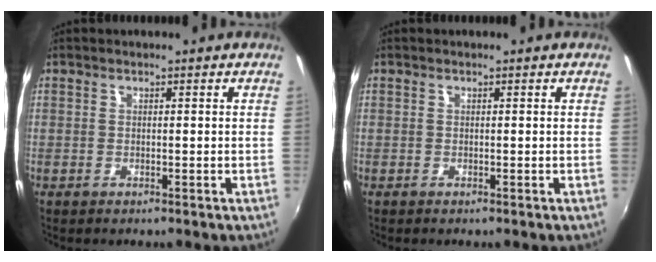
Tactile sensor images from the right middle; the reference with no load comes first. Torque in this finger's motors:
{"motor_torque": [0.09, -0.28, 0.00, 0.00]}